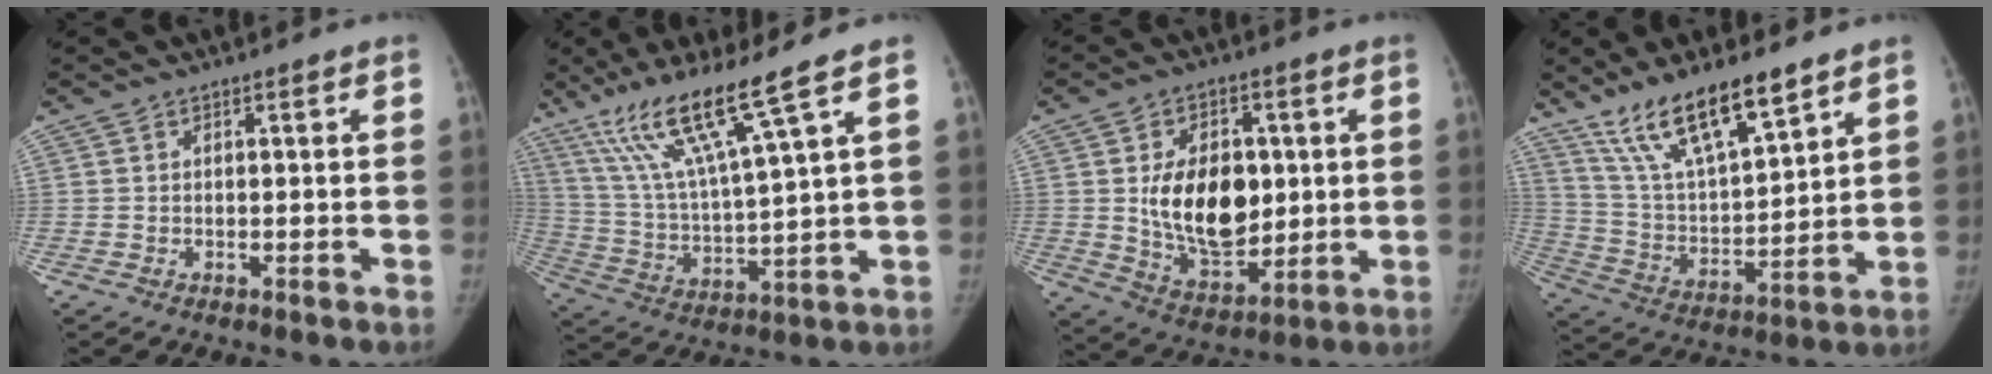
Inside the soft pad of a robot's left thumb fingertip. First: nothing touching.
{"total": 15.2, "force": [9.7, -0.3, 11.7], "torque": [-0.218, -0.045, 0.189]}
{"total": 15.8, "force": [1.5, 10.0, 12.2], "torque": [-0.149, -0.020, 0.038]}
{"total": 16.9, "force": [11.9, 4.9, 11.1], "torque": [-0.174, -0.056, 0.232]}